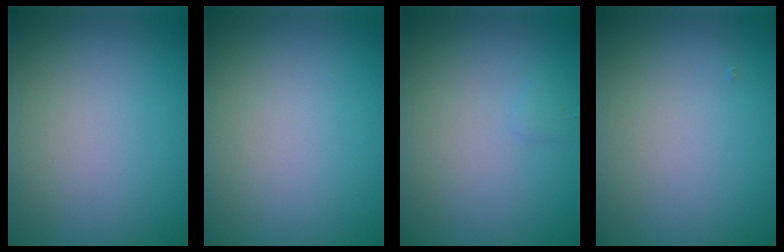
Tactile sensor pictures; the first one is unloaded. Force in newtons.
{"total": 0.0}
{"total": 0.5, "press": 0.5, "slide": 0.1}
{"total": 0.0}